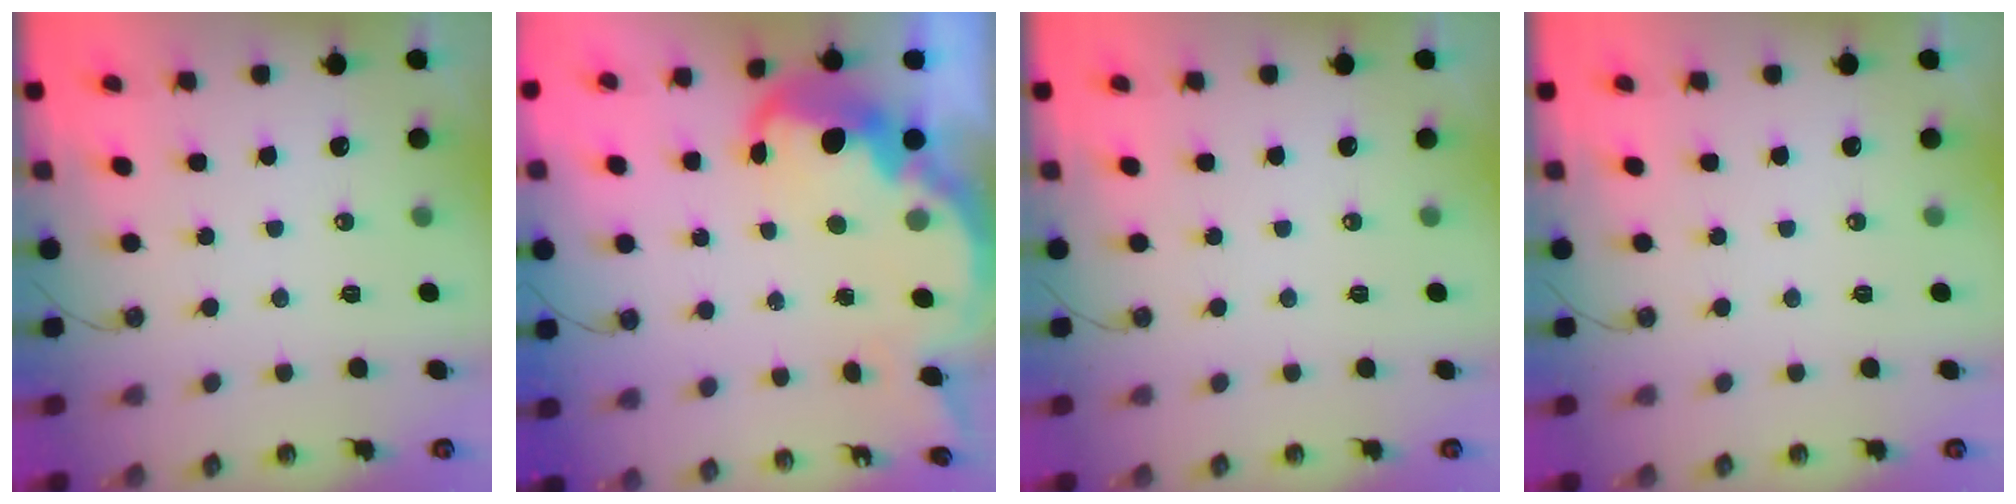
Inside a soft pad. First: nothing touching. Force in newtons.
{"total": 8.2, "press": 8.1, "slide": 0.4}
{"total": 0.0}
{"total": 0.0}